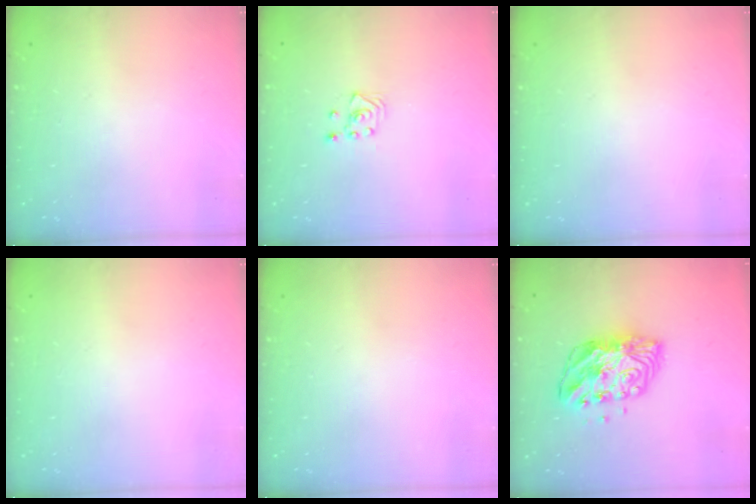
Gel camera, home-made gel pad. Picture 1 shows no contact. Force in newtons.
{"total": 3.0, "press": 2.6, "slide": 1.5}
{"total": 0.0}
{"total": 0.0}
{"total": 0.0}
{"total": 10.7, "press": 10.7, "slide": 1.2}